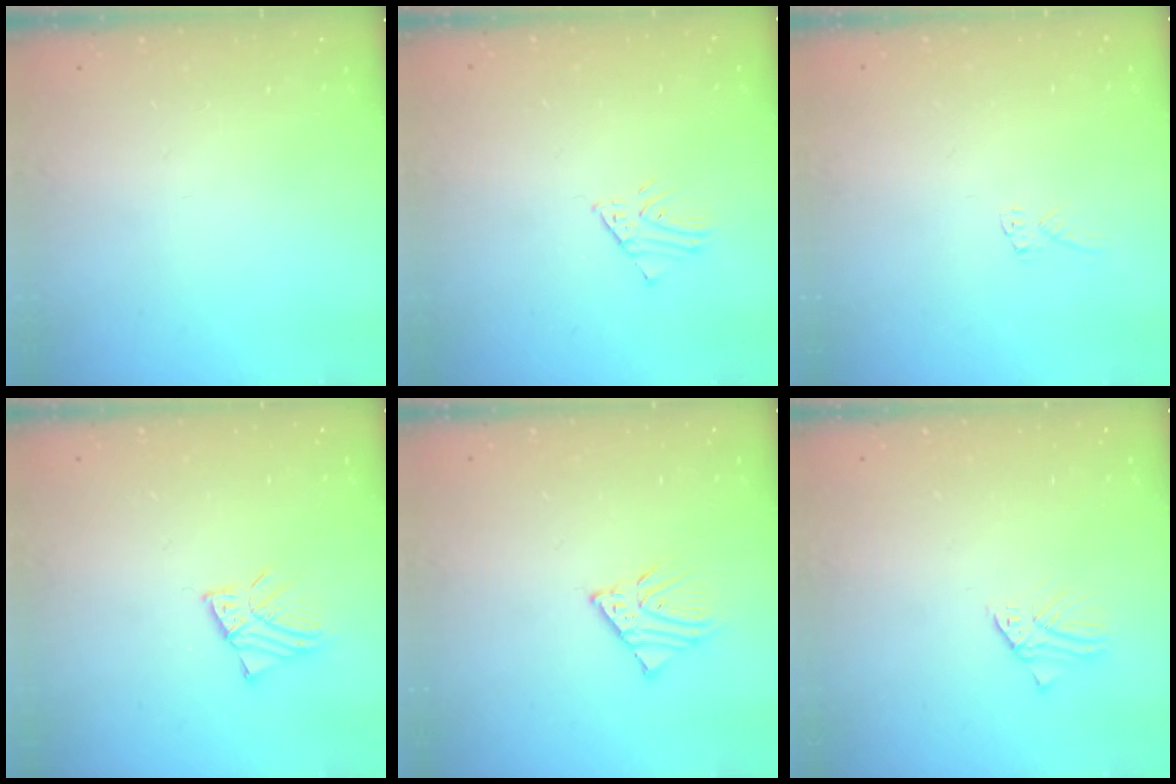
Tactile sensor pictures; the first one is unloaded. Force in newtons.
{"total": 1.3, "press": 1.3, "slide": 0.1}
{"total": 4.9, "press": 4.9, "slide": 0.2}
{"total": 3.0, "press": 3.0, "slide": 0.5}
{"total": 5.1, "press": 5.0, "slide": 0.5}
{"total": 0.0}